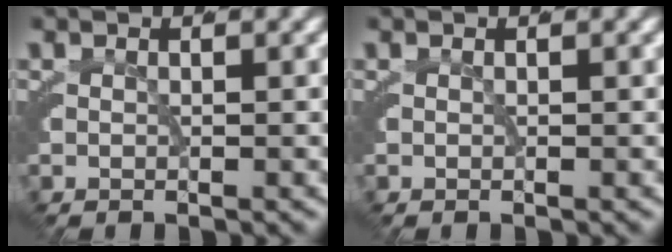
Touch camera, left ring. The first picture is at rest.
{"total": 0.0}